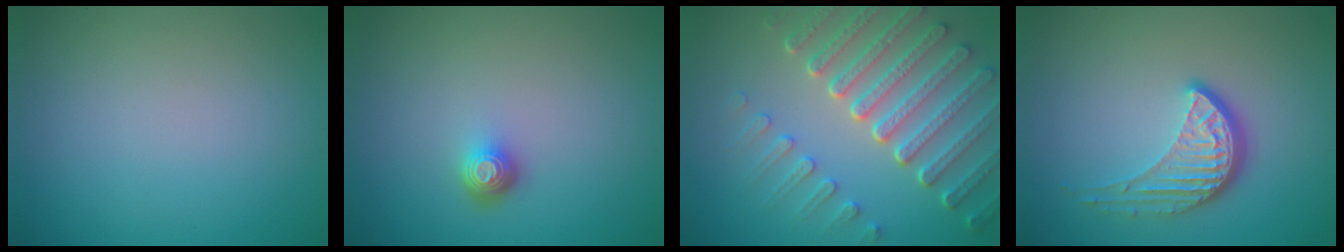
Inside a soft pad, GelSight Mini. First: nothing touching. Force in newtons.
{"total": 1.7, "press": 1.3, "slide": 1.1}
{"total": 7.4, "press": 5.5, "slide": 4.9}
{"total": 4.0, "press": 2.9, "slide": 2.8}